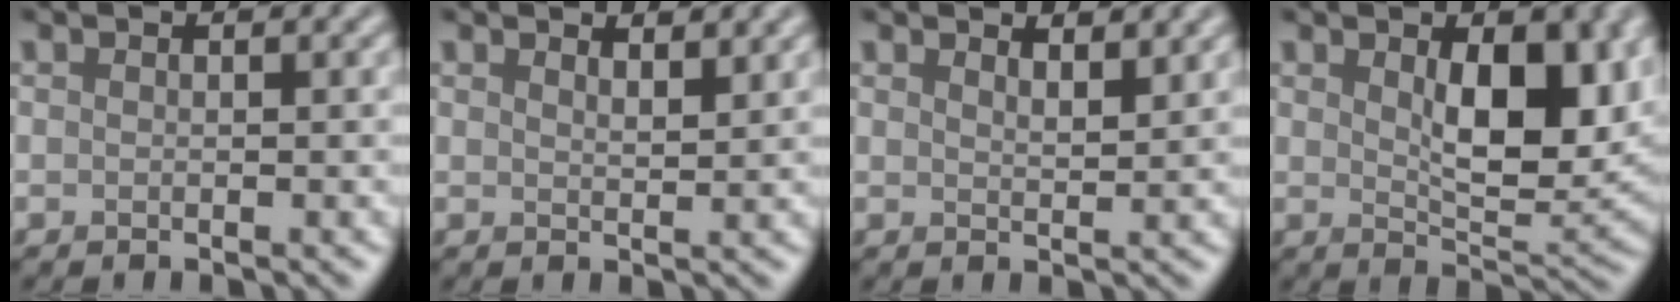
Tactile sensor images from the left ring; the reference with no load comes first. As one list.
[{"total": 2.0, "force": [1.8, 0.4, 0.8], "torque": [-0.008, 0.001, 0.028]}, {"total": 2.3, "force": [2.1, 0.5, 1.0], "torque": [-0.008, 0.001, 0.034]}, {"total": 7.2, "force": [1.8, 3.2, 6.2], "torque": [-0.097, -0.008, 0.037]}]